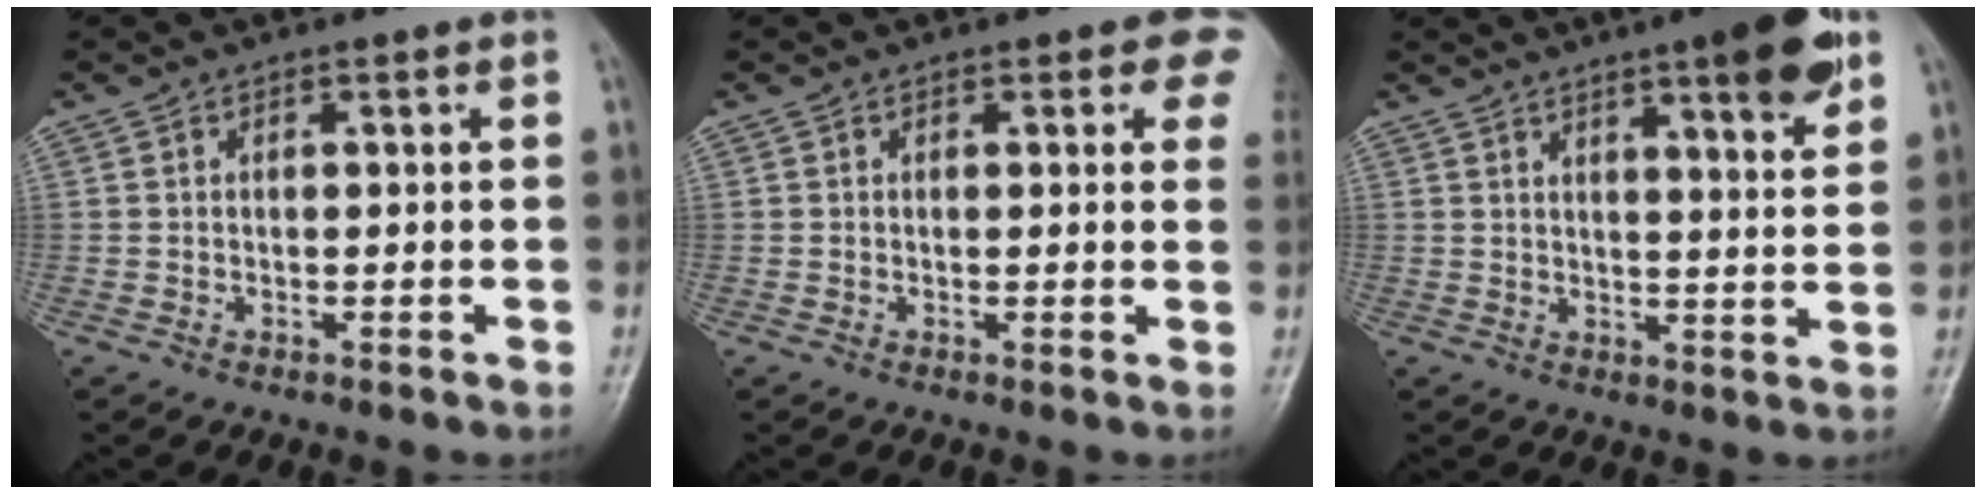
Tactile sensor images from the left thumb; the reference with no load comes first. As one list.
[{"total": 4.8, "force": [2.5, 2.3, 3.4], "torque": [-0.003, -0.005, 0.017]}, {"total": 11.2, "force": [6.4, 2.1, 9.0], "torque": [-0.107, -0.026, 0.082]}]